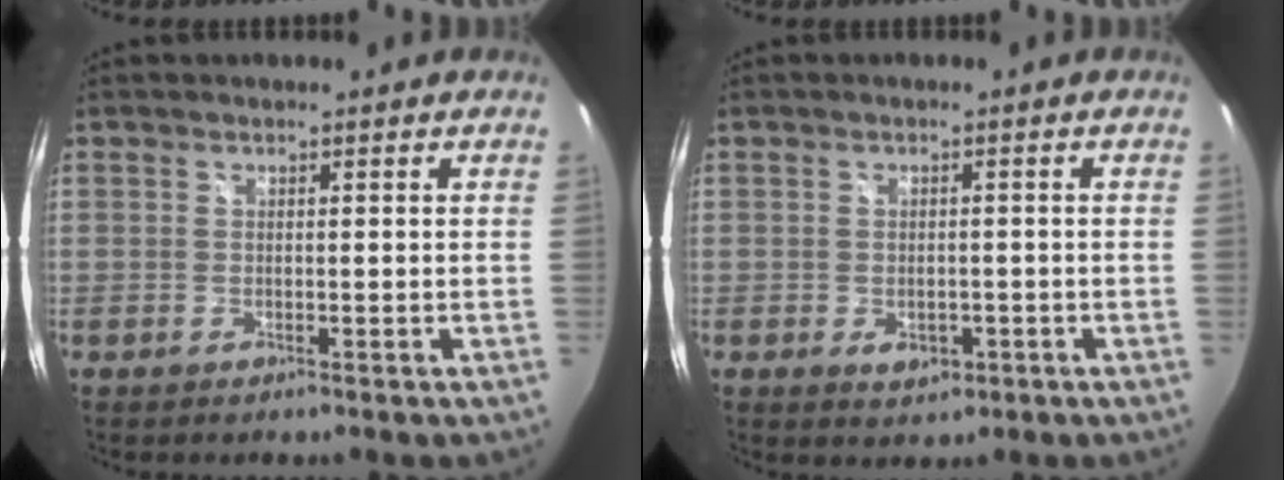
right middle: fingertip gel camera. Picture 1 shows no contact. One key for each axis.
{"total": 3.5, "fx": -1.2, "fy": 2.4, "fz": 2.3, "tx": -0.040, "ty": -0.005, "tz": -0.013}